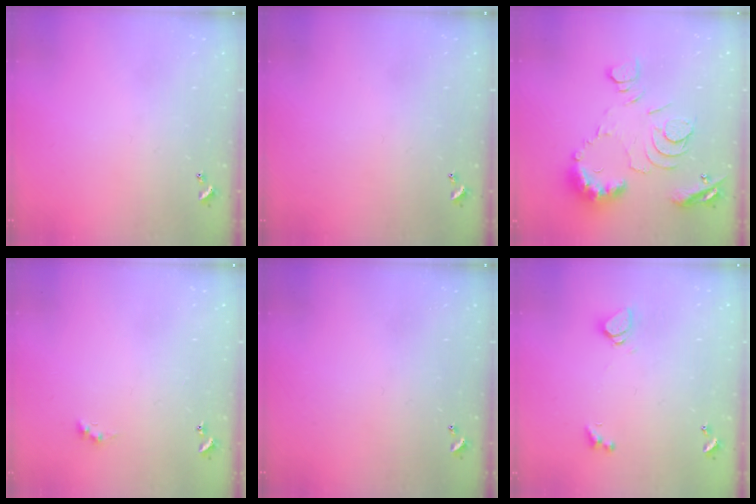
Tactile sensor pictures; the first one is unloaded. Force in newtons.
{"total": 0.0}
{"total": 11.6, "press": 11.5, "slide": 1.2}
{"total": 0.8, "press": 0.7, "slide": 0.4}
{"total": 0.0}
{"total": 1.6, "press": 1.5, "slide": 0.4}